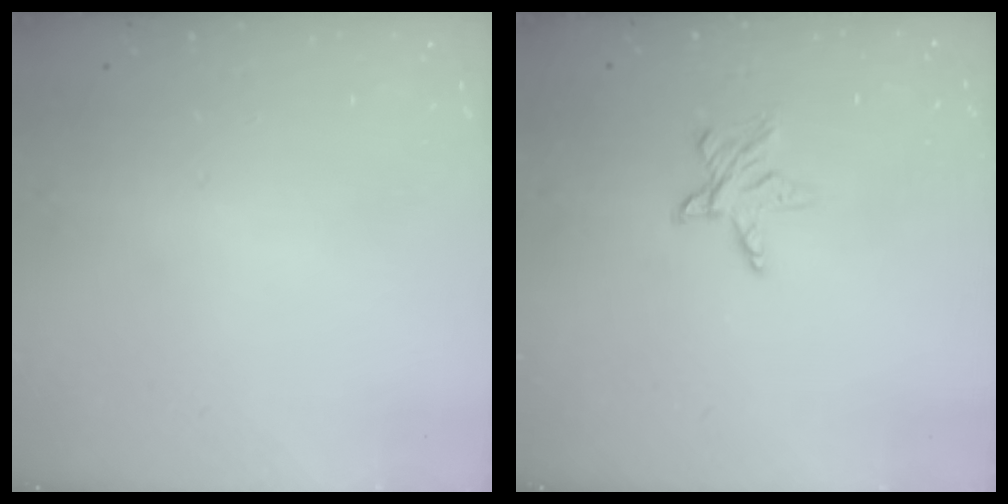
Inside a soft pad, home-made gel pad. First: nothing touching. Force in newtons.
{"total": 4.7, "press": 4.7, "slide": 0.5}